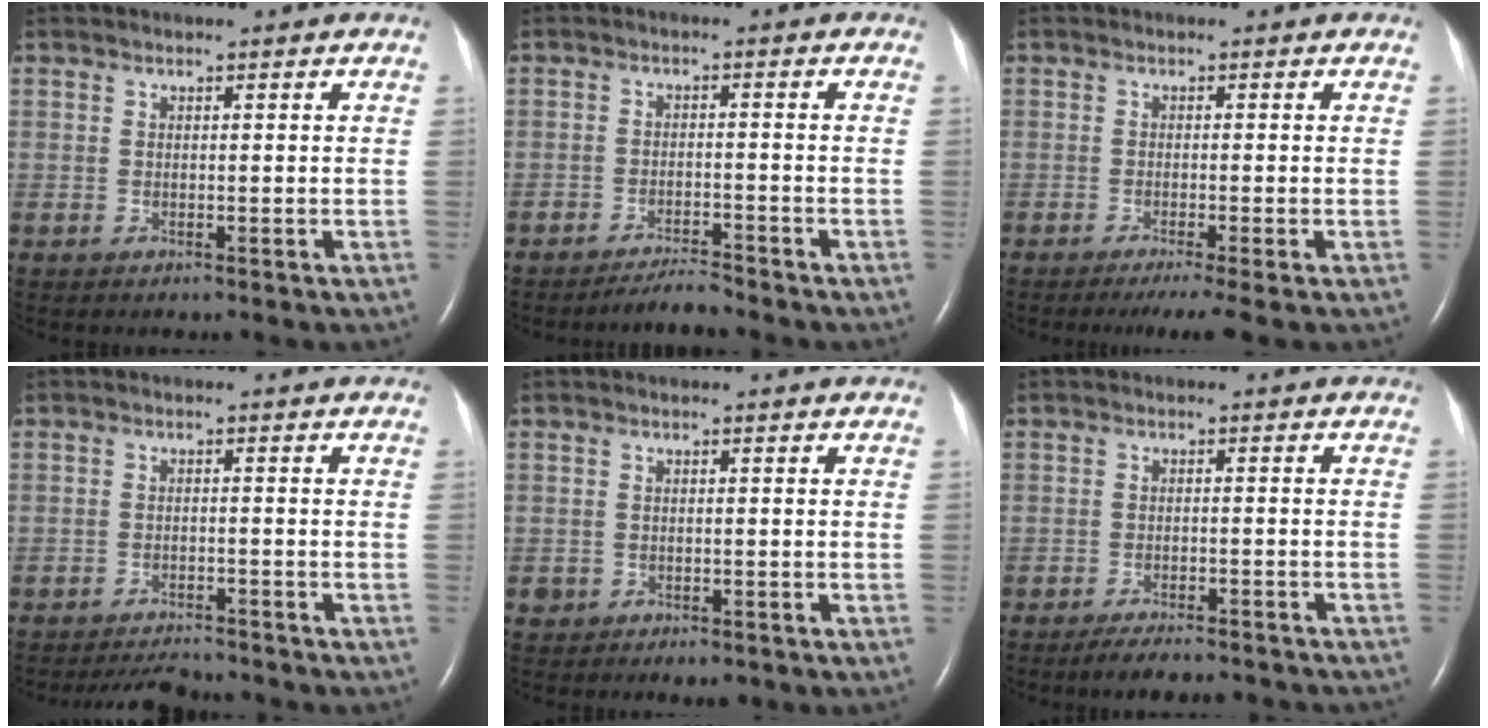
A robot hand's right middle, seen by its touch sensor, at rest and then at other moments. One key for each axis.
{"total": 3.0, "fx": -2.9, "fy": -0.2, "fz": 0.5, "tx": -0.012, "ty": -0.015, "tz": -0.050}
{"total": 4.3, "fx": -3.1, "fy": -0.5, "fz": 3.0, "tx": -0.040, "ty": -0.014, "tz": -0.050}
{"total": 4.9, "fx": -4.8, "fy": 0.7, "fz": 0.8, "tx": -0.015, "ty": -0.011, "tz": -0.076}
{"total": 2.0, "fx": -1.1, "fy": 1.5, "fz": 0.8, "tx": -0.009, "ty": 0.003, "tz": -0.007}
{"total": 10.2, "fx": -9.1, "fy": 2.2, "fz": 4.0, "tx": -0.056, "ty": -0.004, "tz": -0.113}